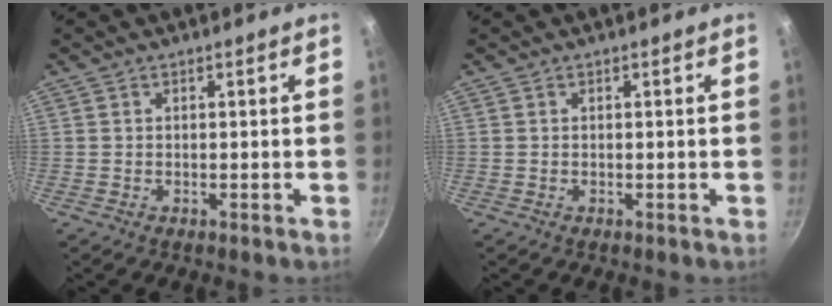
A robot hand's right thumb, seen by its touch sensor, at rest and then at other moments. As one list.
[{"total": 0.0}]